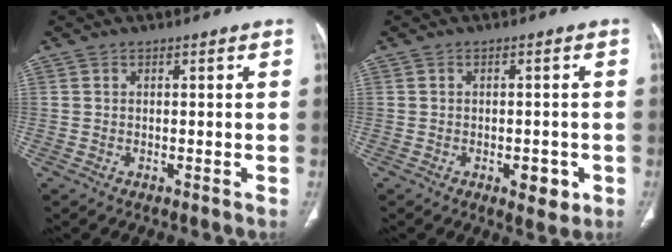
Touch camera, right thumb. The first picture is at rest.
{"total": 4.2, "force": [-1.5, 2.1, 3.3], "torque": [-0.029, 0.002, -0.012]}